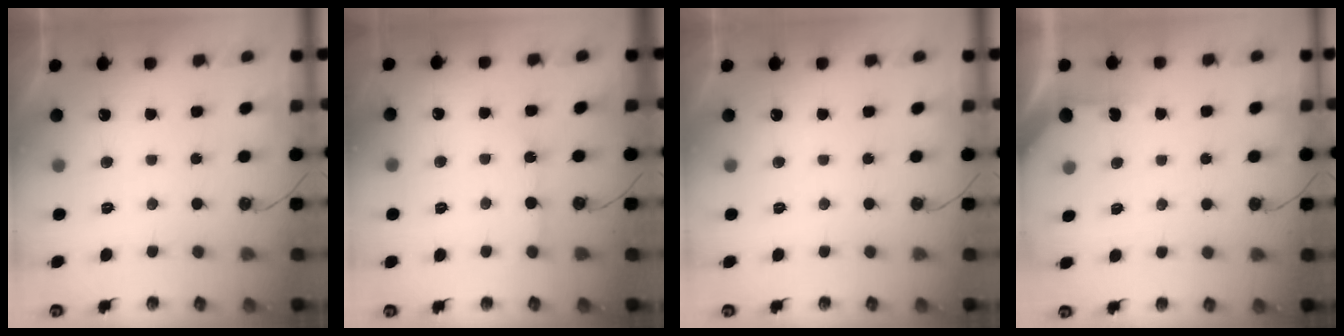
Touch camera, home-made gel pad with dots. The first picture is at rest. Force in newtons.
{"total": 3.9, "press": 3.9, "slide": 0.5}
{"total": 0.0}
{"total": 3.0, "press": 3.0, "slide": 0.4}